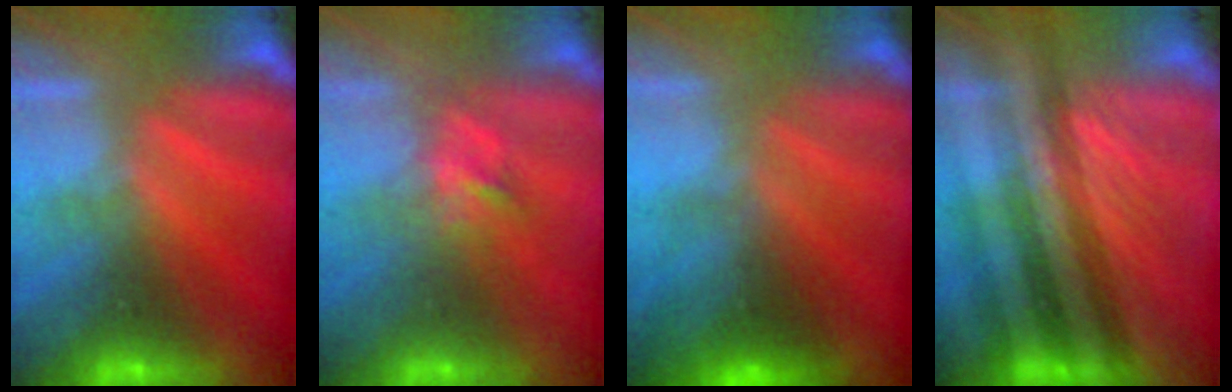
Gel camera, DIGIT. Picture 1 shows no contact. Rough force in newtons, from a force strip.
{"total": 2.9}
{"total": 2.3}
{"total": 3.4}